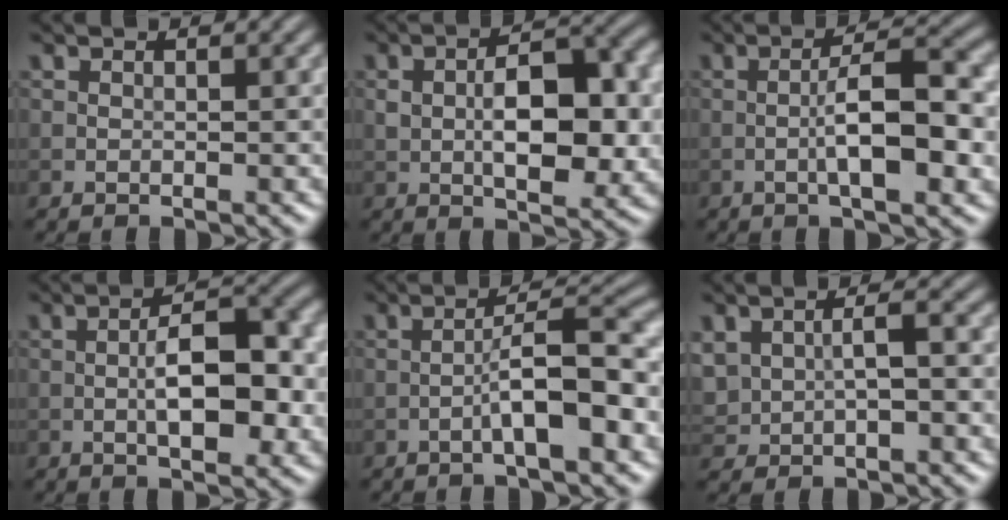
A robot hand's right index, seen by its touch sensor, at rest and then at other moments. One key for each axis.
{"total": 8.1, "fx": -0.1, "fy": 4.1, "fz": 7.0, "tx": -0.117, "ty": 0.000, "tz": -0.002}
{"total": 6.6, "fx": -1.3, "fy": 1.7, "fz": 6.2, "tx": -0.105, "ty": 0.010, "tz": -0.025}
{"total": 7.0, "fx": -1.1, "fy": 2.8, "fz": 6.3, "tx": -0.100, "ty": 0.007, "tz": -0.020}
{"total": 5.8, "fx": -2.1, "fy": 0.9, "fz": 5.3, "tx": -0.085, "ty": 0.023, "tz": -0.036}
{"total": 3.7, "fx": 0.2, "fy": 2.3, "fz": 2.9, "tx": -0.065, "ty": 0.004, "tz": 0.008}